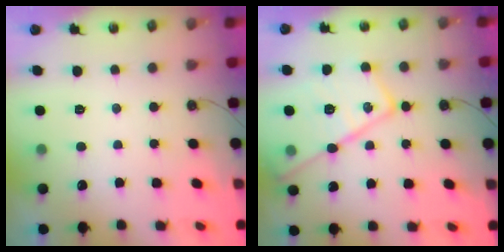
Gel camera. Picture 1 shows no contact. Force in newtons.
{"total": 21.2, "press": 21.1, "slide": 1.9}